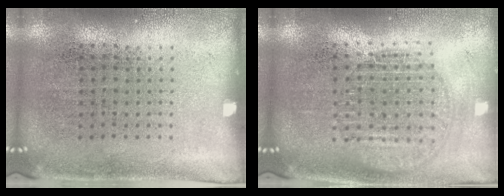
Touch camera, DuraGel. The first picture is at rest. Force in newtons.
{"total": 1.7, "press": 1.5, "slide": 0.9}